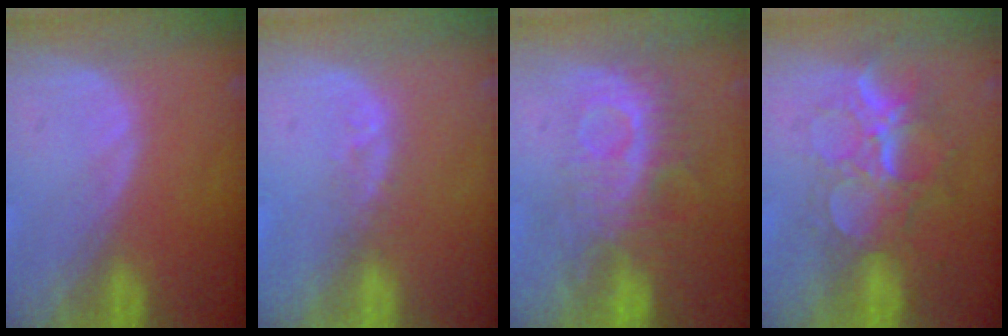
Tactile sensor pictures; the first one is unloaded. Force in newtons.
{"total": 2.1, "press": 1.8, "slide": 1.1}
{"total": 9.3, "press": 8.2, "slide": 4.4}
{"total": 9.1, "press": 7.7, "slide": 4.8}